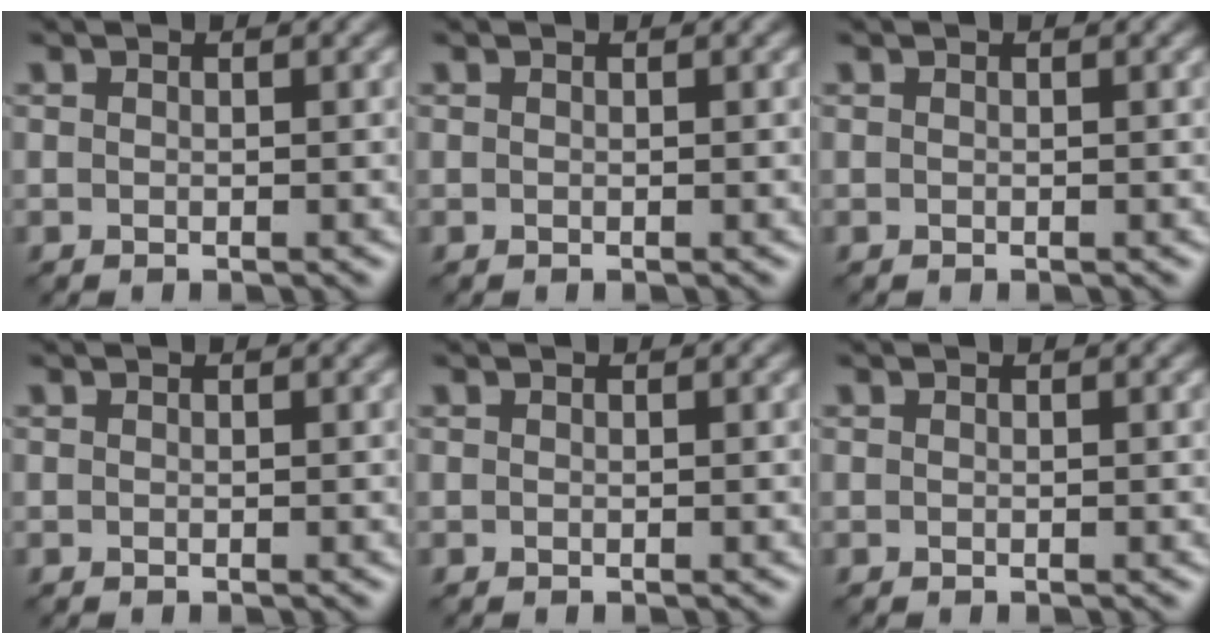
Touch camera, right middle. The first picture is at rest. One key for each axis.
{"total": 0.0}
{"total": 0.0}
{"total": 0.0}
{"total": 0.0}
{"total": 0.0}